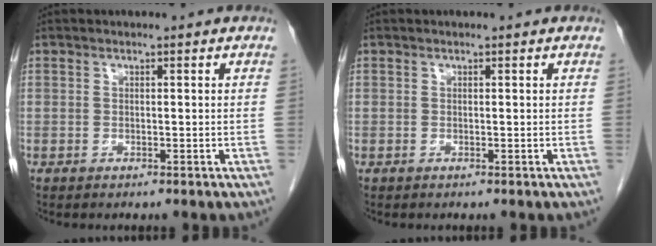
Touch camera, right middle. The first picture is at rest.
{"total": 0.0}